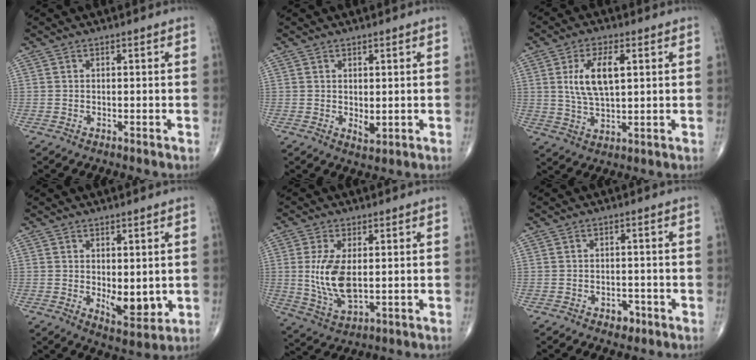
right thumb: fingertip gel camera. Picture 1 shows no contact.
{"total": 2.4, "force": [0.1, 1.3, 2.0], "torque": [-0.024, -0.008, 0.006]}
{"total": 9.2, "force": [2.4, 3.9, 8.0], "torque": [-0.152, -0.006, 0.047]}
{"total": 7.1, "force": [-0.2, 3.6, 6.1], "torque": [-0.064, -0.018, 0.010]}
{"total": 9.8, "force": [0.7, 4.7, 8.5], "torque": [-0.172, -0.016, 0.026]}
{"total": 2.6, "force": [-1.4, 1.7, 1.3], "torque": [-0.005, 0.009, -0.016]}